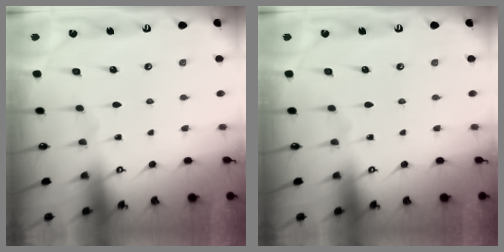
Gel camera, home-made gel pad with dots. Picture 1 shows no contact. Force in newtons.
{"total": 0.0}